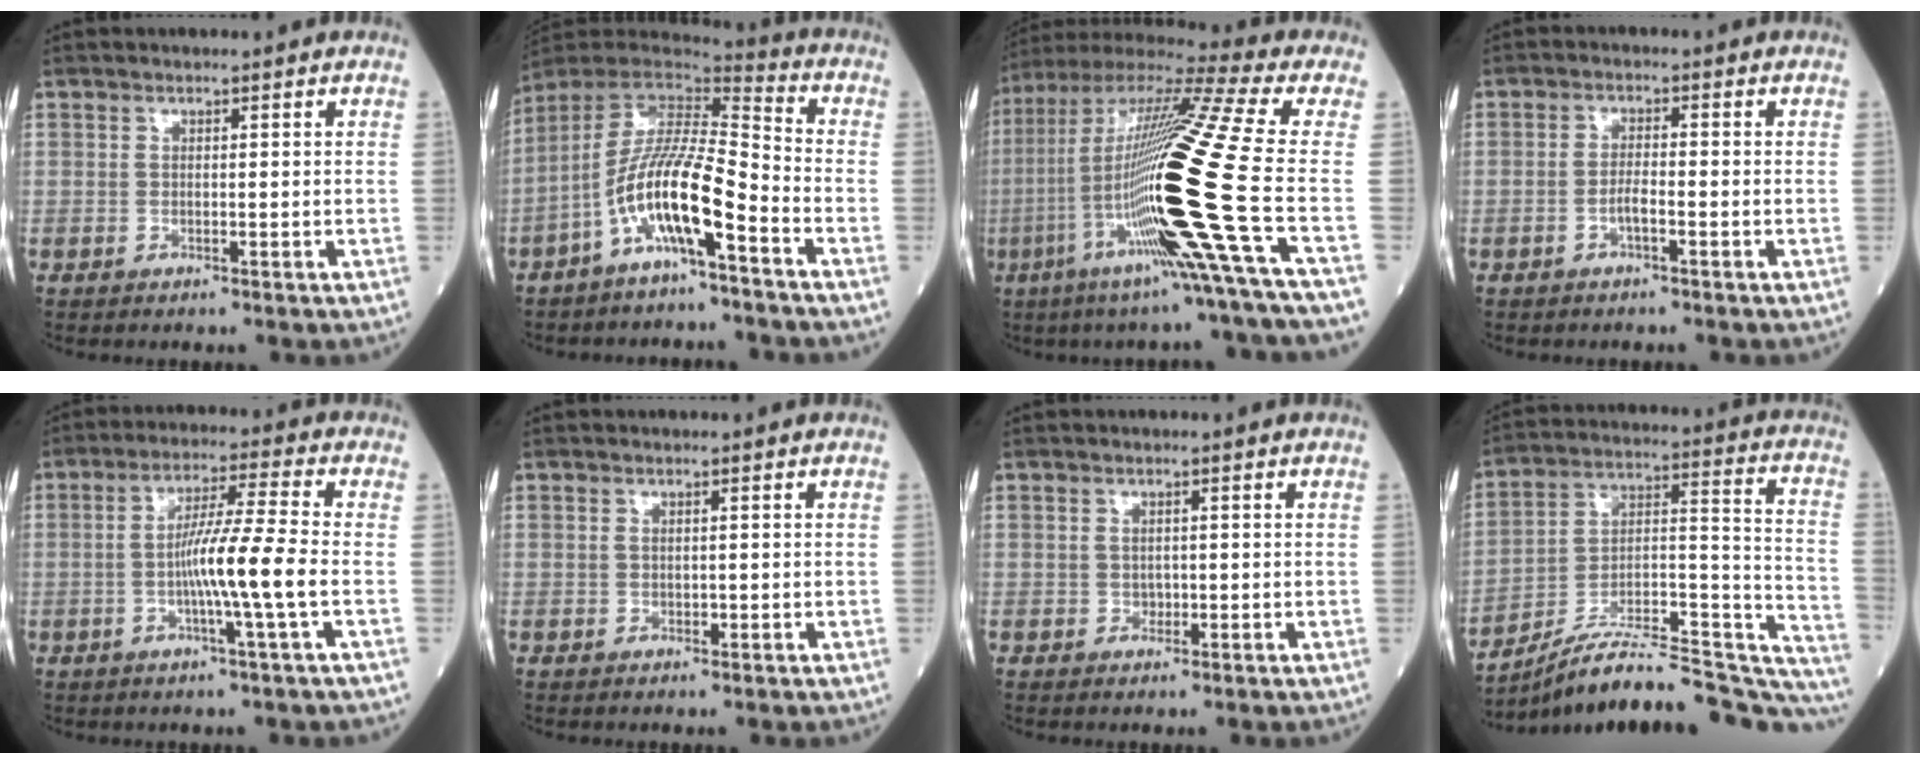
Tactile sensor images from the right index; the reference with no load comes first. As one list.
[{"total": 13.3, "force": [-6.2, 1.4, 11.6], "torque": [-0.229, 0.002, -0.119]}, {"total": 28.2, "force": [-6.3, -1.3, 27.4], "torque": [-0.525, -0.034, -0.144]}, {"total": 2.3, "force": [-1.0, 0.3, 2.1], "torque": [-0.037, 0.001, -0.022]}, {"total": 8.7, "force": [-1.8, -1.4, 8.4], "torque": [-0.154, -0.001, -0.036]}, {"total": 0.7, "force": [0.0, 0.4, 0.5], "torque": [-0.012, 0.000, 0.003]}, {"total": 0.8, "force": [-0.1, 0.7, 0.5], "torque": [-0.008, 0.001, -0.001]}, {"total": 27.3, "force": [-24.3, 3.8, 12.0], "torque": [-0.114, 0.034, -0.355]}]